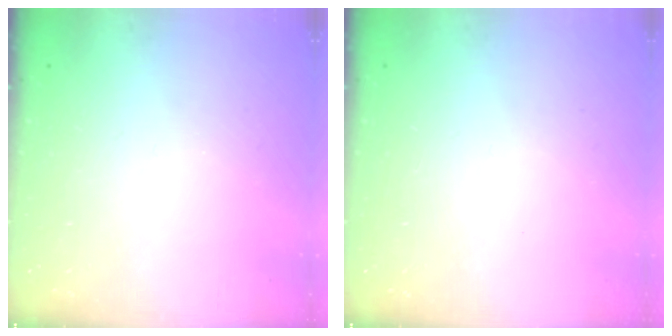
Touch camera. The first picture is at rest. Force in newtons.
{"total": 0.0}